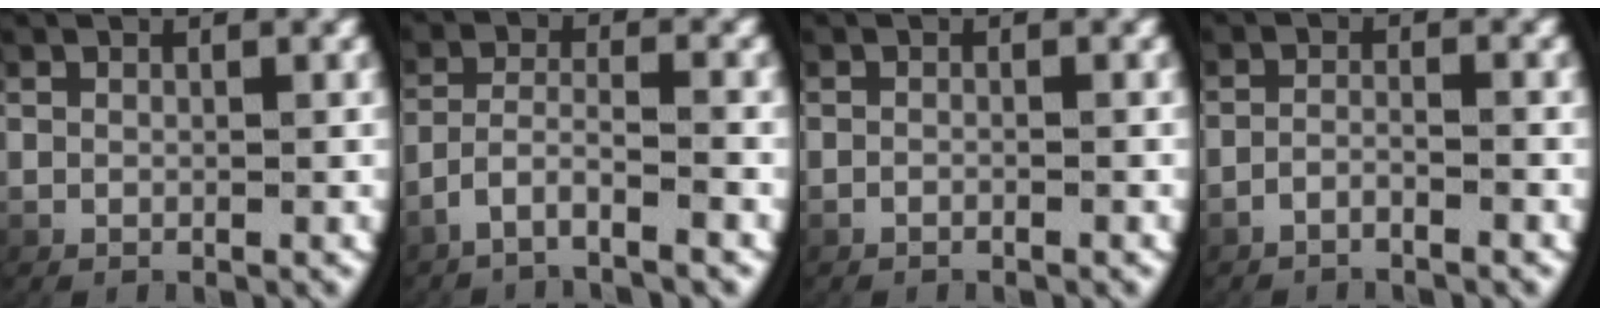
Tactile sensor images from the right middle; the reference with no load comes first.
{"total": 3.9, "force": [-3.1, 0.7, 2.2], "torque": [-0.054, -0.013, -0.049]}
{"total": 0.6, "force": [-0.6, 0.0, 0.1], "torque": [-0.005, 0.003, -0.013]}
{"total": 2.0, "force": [-1.9, 0.0, 0.8], "torque": [-0.022, -0.004, -0.033]}